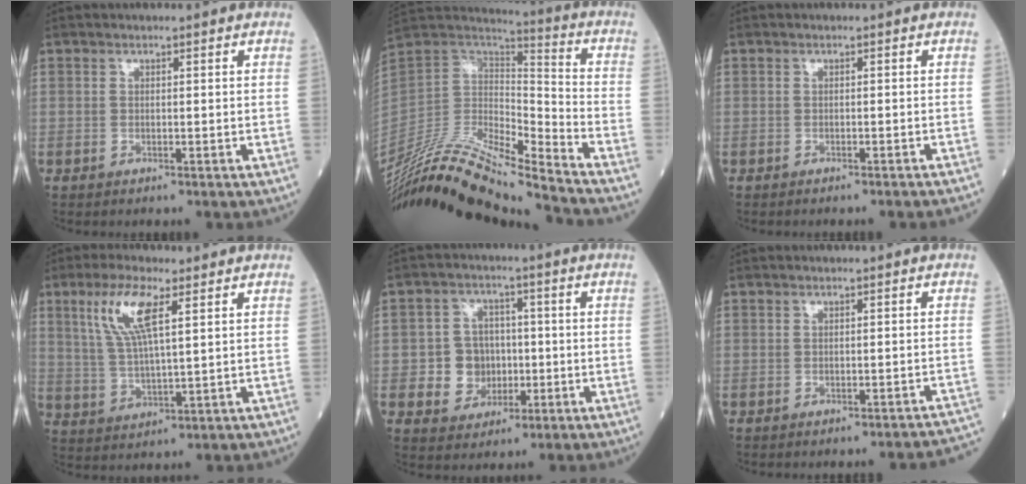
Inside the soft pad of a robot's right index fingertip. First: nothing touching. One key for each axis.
{"total": 22.7, "fx": -20.9, "fy": 0.6, "fz": 8.9, "tx": -0.189, "ty": 0.007, "tz": -0.371}
{"total": 3.6, "fx": -3.3, "fy": -0.6, "fz": 1.4, "tx": -0.014, "ty": 0.002, "tz": -0.040}
{"total": 8.5, "fx": 3.8, "fy": 1.4, "fz": 7.5, "tx": -0.162, "ty": 0.005, "tz": 0.077}
{"total": 6.5, "fx": -0.9, "fy": 6.0, "fz": 2.4, "tx": -0.044, "ty": 0.016, "tz": -0.009}
{"total": 8.1, "fx": -7.9, "fy": -0.3, "fz": 1.6, "tx": 0.003, "ty": 0.001, "tz": -0.082}